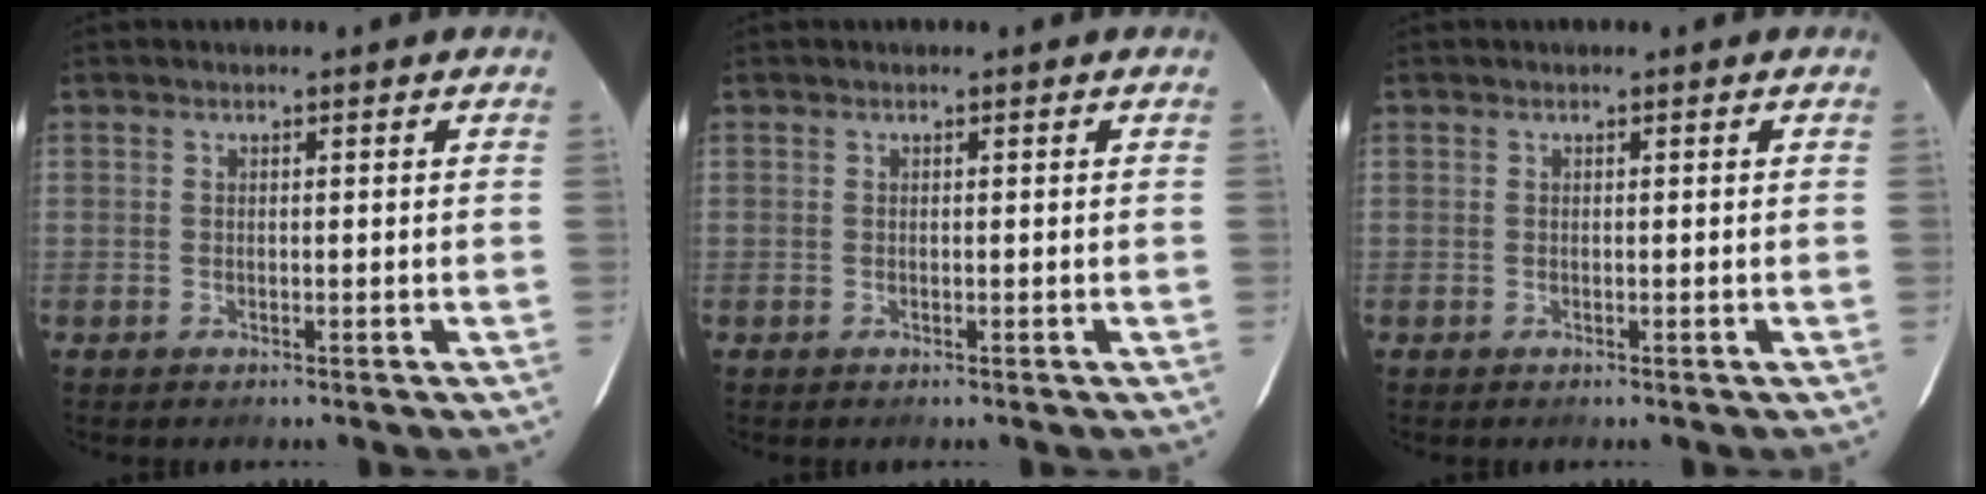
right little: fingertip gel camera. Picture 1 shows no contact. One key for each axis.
{"total": 0.0}
{"total": 0.0}